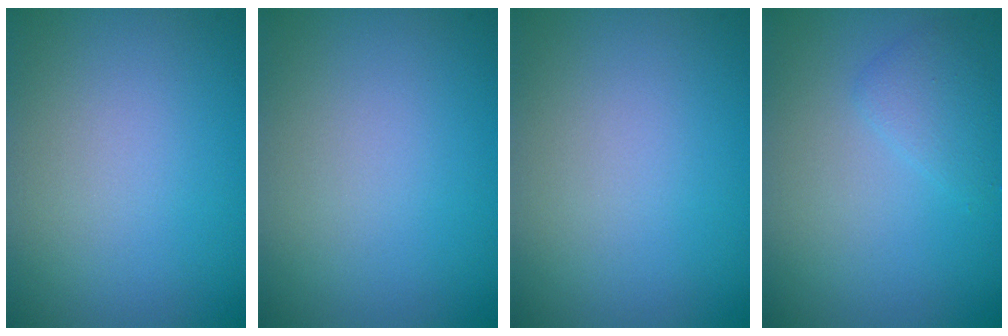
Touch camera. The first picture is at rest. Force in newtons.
{"total": 0.0}
{"total": 0.0}
{"total": 1.6, "press": 1.6, "slide": 0.0}